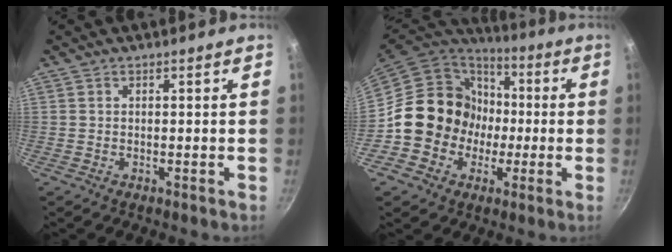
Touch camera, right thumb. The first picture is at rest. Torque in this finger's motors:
{"motor_torque": [1.39, 2.99, 1.02, -1.39, 0.15]}